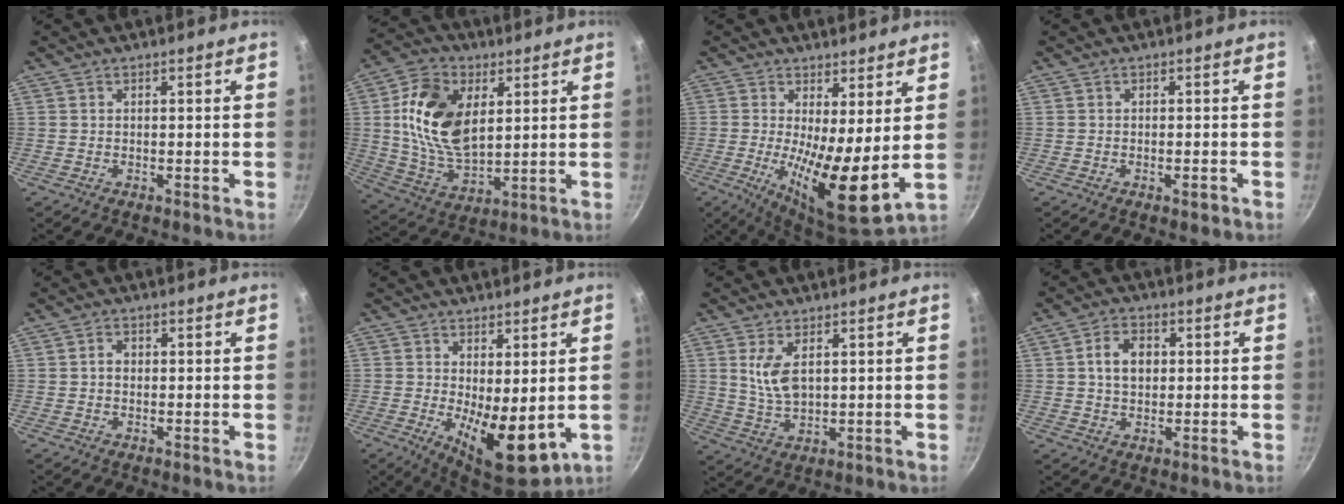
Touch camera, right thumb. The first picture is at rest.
{"total": 17.2, "force": [4.0, 10.6, 12.9], "torque": [-0.223, -0.011, 0.080]}
{"total": 13.3, "force": [1.4, 3.7, 12.6], "torque": [-0.207, -0.038, 0.022]}
{"total": 1.6, "force": [-0.8, 0.6, 1.3], "torque": [-0.021, 0.005, -0.012]}
{"total": 2.0, "force": [0.1, 1.5, 1.3], "torque": [-0.015, 0.006, -0.001]}
{"total": 10.8, "force": [-0.7, 4.5, 9.8], "torque": [-0.126, -0.019, 0.003]}
{"total": 6.5, "force": [2.0, 3.3, 5.2], "torque": [-0.093, -0.020, 0.045]}
{"total": 6.3, "force": [0.8, 4.5, 4.3], "torque": [-0.056, 0.008, 0.010]}